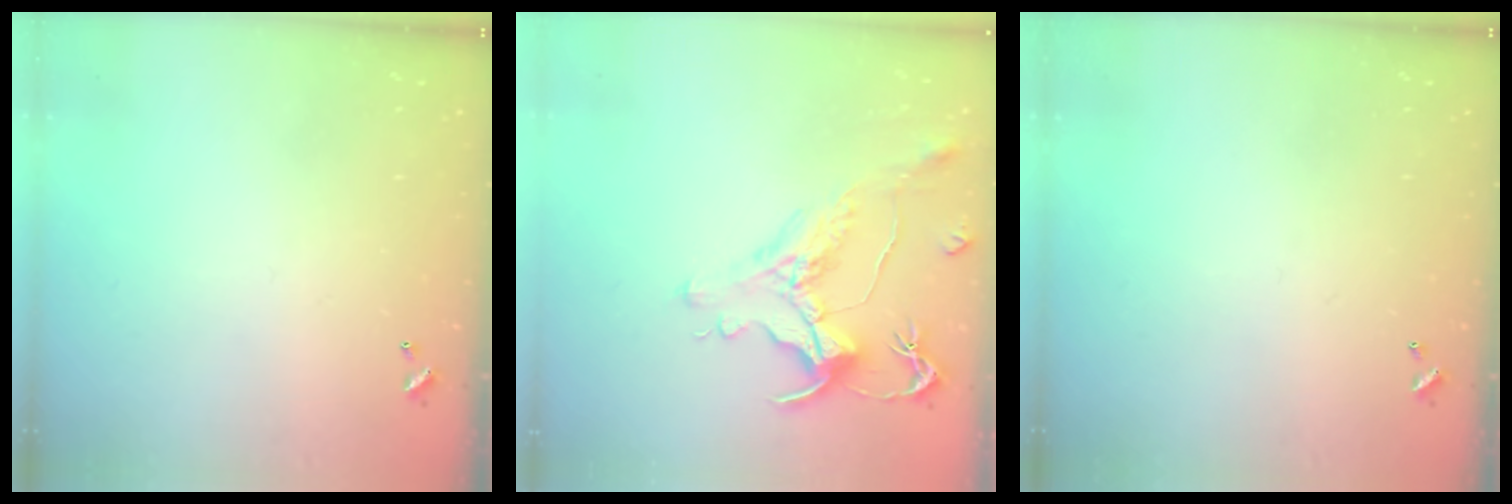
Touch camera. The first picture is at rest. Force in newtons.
{"total": 1.5, "press": 0.7, "slide": 1.3}
{"total": 0.0}